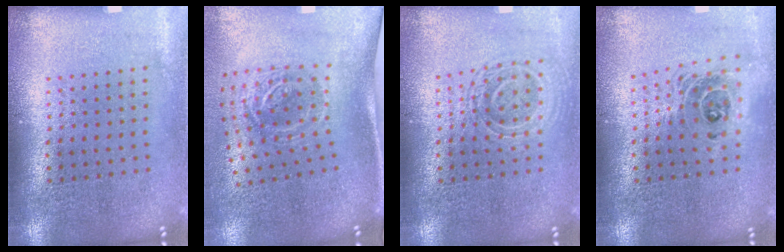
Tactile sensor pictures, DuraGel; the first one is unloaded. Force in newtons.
{"total": 2.0, "press": 1.3, "slide": 1.6}
{"total": 1.3, "press": 1.2, "slide": 0.4}
{"total": 1.4, "press": 1.2, "slide": 0.8}